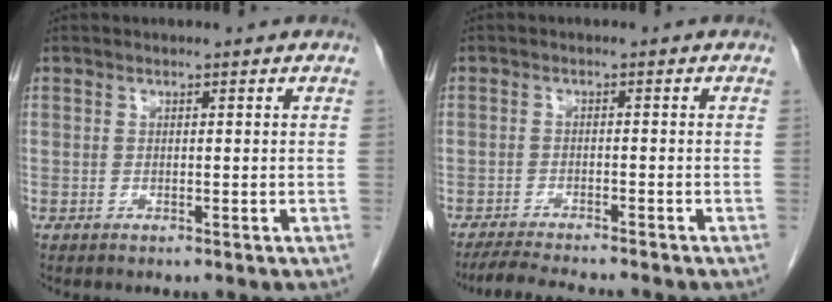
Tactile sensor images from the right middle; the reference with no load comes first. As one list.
[{"total": 6.7, "force": [-6.1, 0.1, 2.8], "torque": [-0.043, -0.017, -0.098]}]